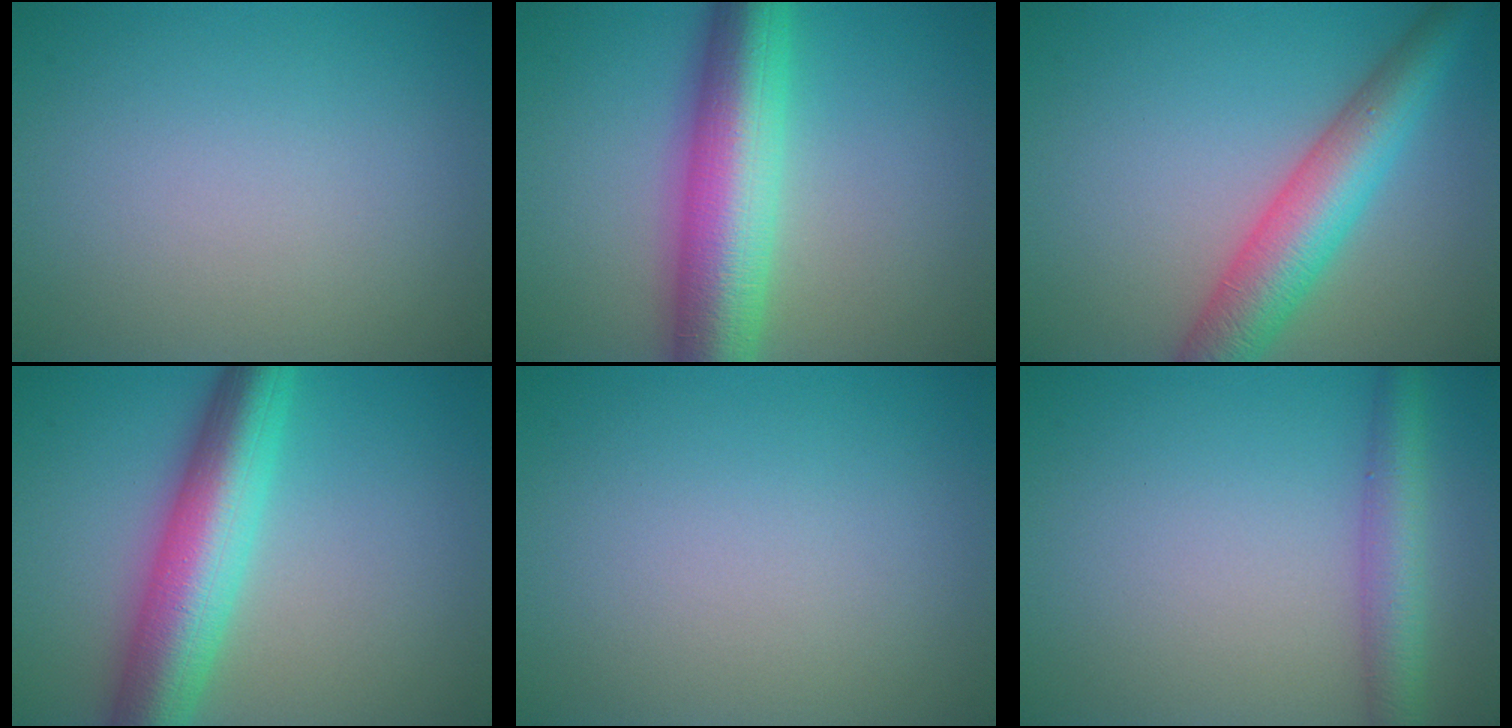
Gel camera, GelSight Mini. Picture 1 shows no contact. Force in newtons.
{"total": 9.9, "press": 9.9, "slide": 0.0}
{"total": 6.7, "press": 6.7, "slide": 0.2}
{"total": 8.7, "press": 8.7, "slide": 0.1}
{"total": 0.0}
{"total": 3.5, "press": 3.5, "slide": 0.1}